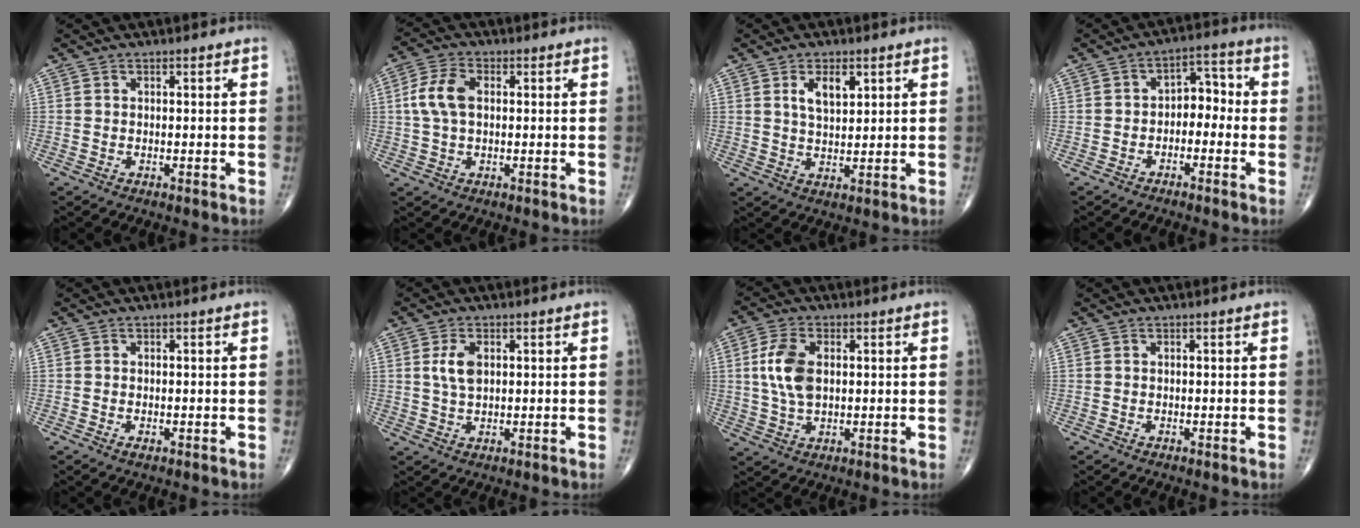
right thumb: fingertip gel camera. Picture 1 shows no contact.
{"total": 6.6, "force": [0.8, 3.9, 5.3], "torque": [-0.118, 0.015, 0.011]}
{"total": 5.3, "force": [2.3, 2.6, 3.9], "torque": [-0.056, -0.016, 0.042]}
{"total": 5.7, "force": [-1.5, 3.8, 4.0], "torque": [-0.031, 0.039, -0.036]}
{"total": 0.9, "force": [-0.4, 0.5, 0.7], "torque": [-0.012, -0.001, -0.006]}
{"total": 4.2, "force": [1.0, 2.3, 3.4], "torque": [-0.068, -0.003, 0.020]}
{"total": 7.9, "force": [1.2, 4.4, 6.4], "torque": [-0.134, 0.001, 0.023]}
{"total": 0.0}